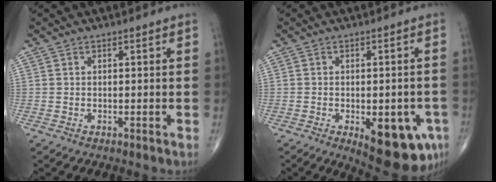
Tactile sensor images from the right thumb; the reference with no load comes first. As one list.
[{"total": 13.4, "force": [-5.2, 5.7, 10.9], "torque": [-0.113, 0.002, -0.054]}]